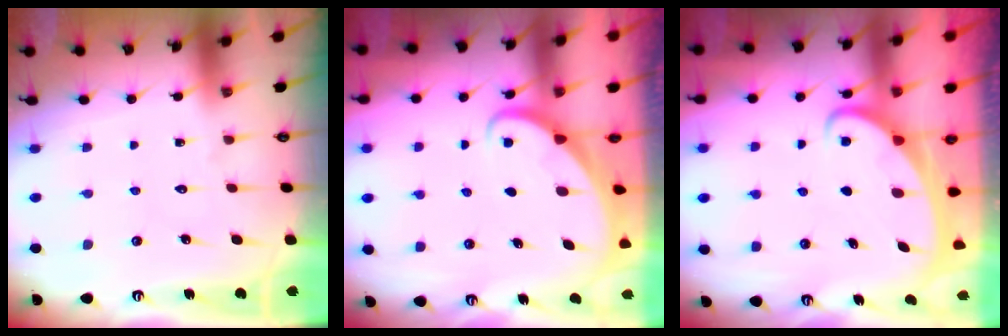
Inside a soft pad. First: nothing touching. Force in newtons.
{"total": 2.0, "press": 2.0, "slide": 0.2}
{"total": 2.2, "press": 2.2, "slide": 0.3}